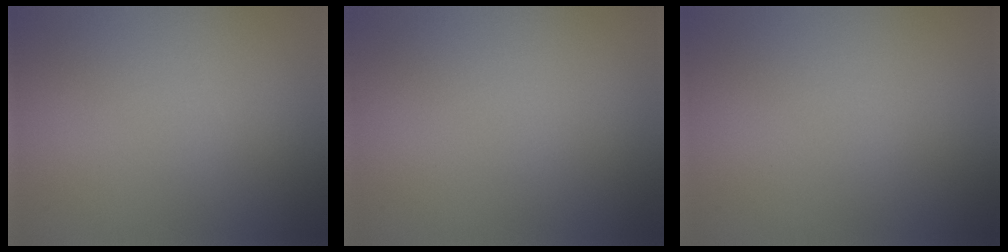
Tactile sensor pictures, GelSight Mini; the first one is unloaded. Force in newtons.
{"total": 0.0}
{"total": 0.0}